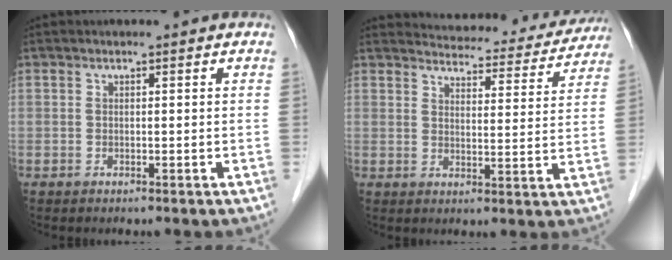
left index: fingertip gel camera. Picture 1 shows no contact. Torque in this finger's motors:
{"motor_torque": [0.30, -0.58, -0.03, -0.02]}